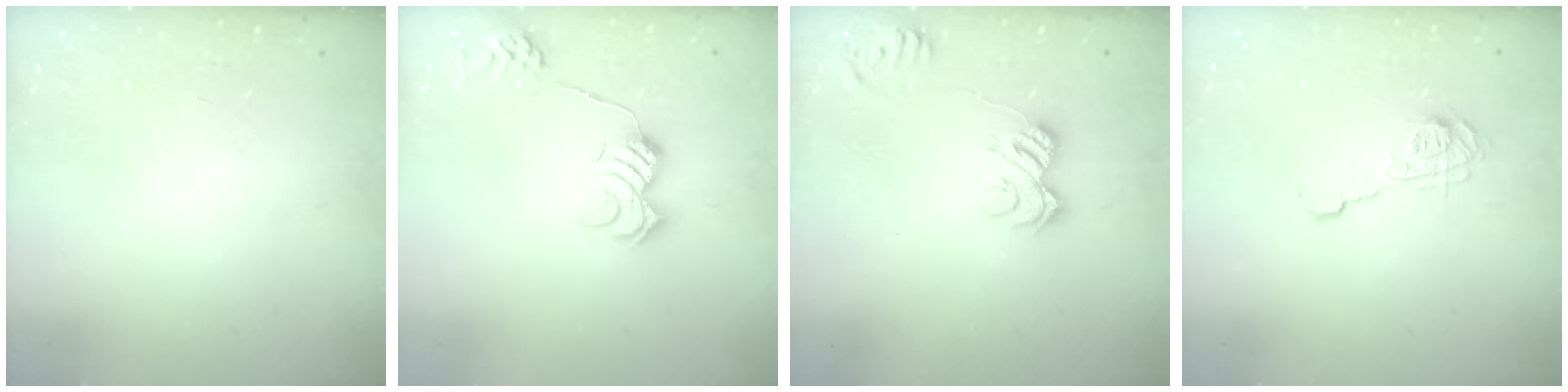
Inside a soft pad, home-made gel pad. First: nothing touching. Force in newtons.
{"total": 13.0, "press": 13.0, "slide": 0.4}
{"total": 8.6, "press": 8.6, "slide": 0.0}
{"total": 9.6, "press": 9.6, "slide": 0.5}